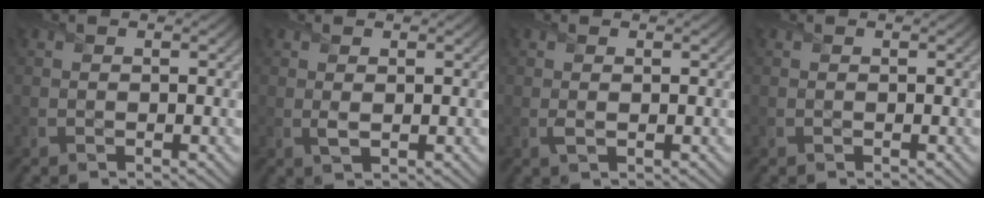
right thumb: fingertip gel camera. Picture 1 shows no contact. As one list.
[{"total": 1.1, "force": [0.4, 0.2, 1.0], "torque": [-0.024, 0.000, 0.010]}, {"total": 0.8, "force": [0.2, 0.1, 0.8], "torque": [-0.019, 0.002, 0.003]}, {"total": 0.0}]